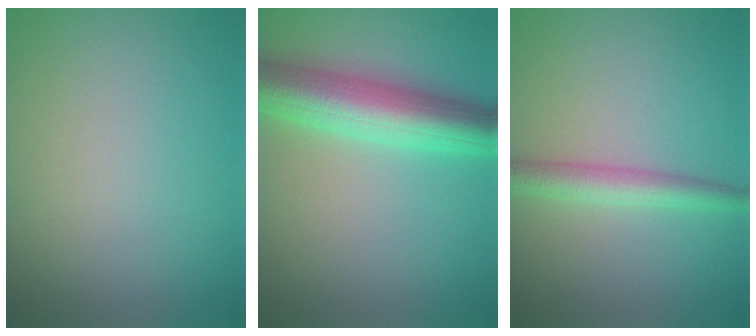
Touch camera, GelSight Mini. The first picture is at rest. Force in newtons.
{"total": 8.0, "press": 8.0, "slide": 0.1}
{"total": 2.9, "press": 2.9, "slide": 0.1}